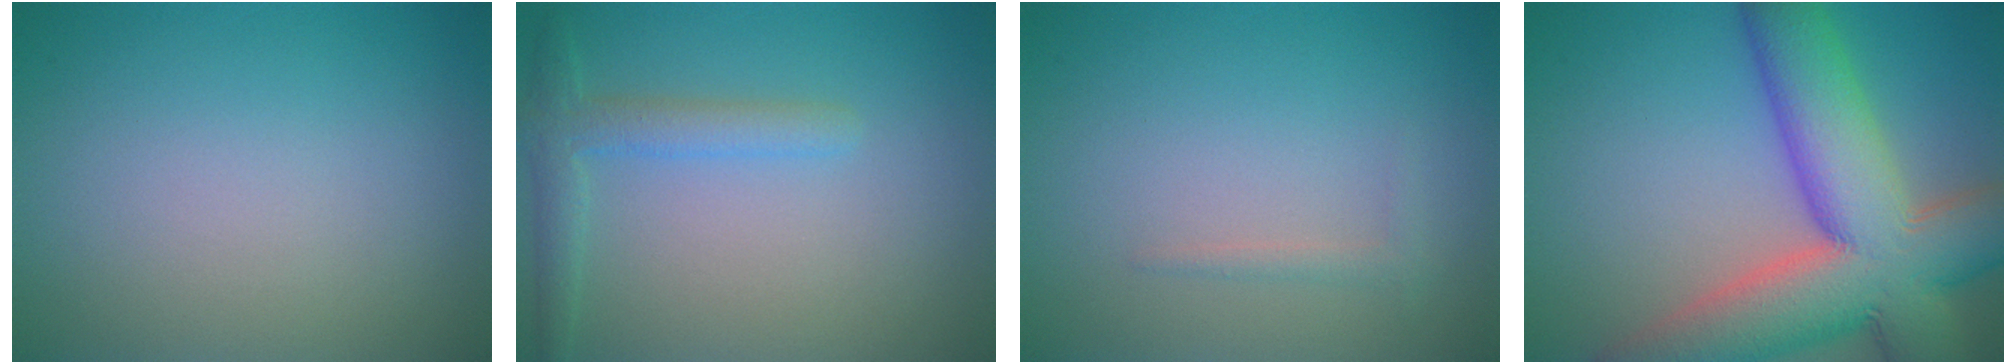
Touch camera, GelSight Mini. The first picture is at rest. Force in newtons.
{"total": 2.6, "press": 2.6, "slide": 0.2}
{"total": 0.8, "press": 0.8, "slide": 0.0}
{"total": 14.1, "press": 14.1, "slide": 0.9}